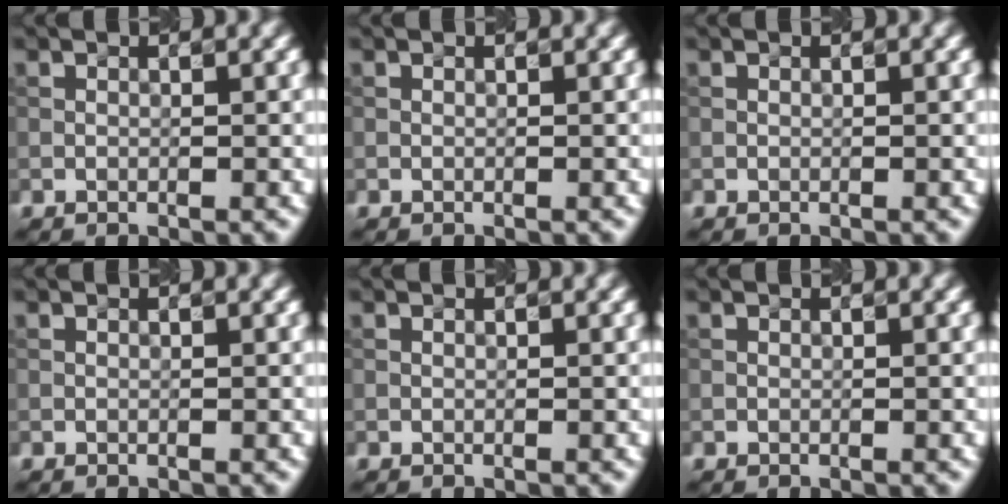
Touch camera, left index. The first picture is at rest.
{"total": 0.0}
{"total": 0.0}
{"total": 0.0}
{"total": 0.0}
{"total": 0.0}